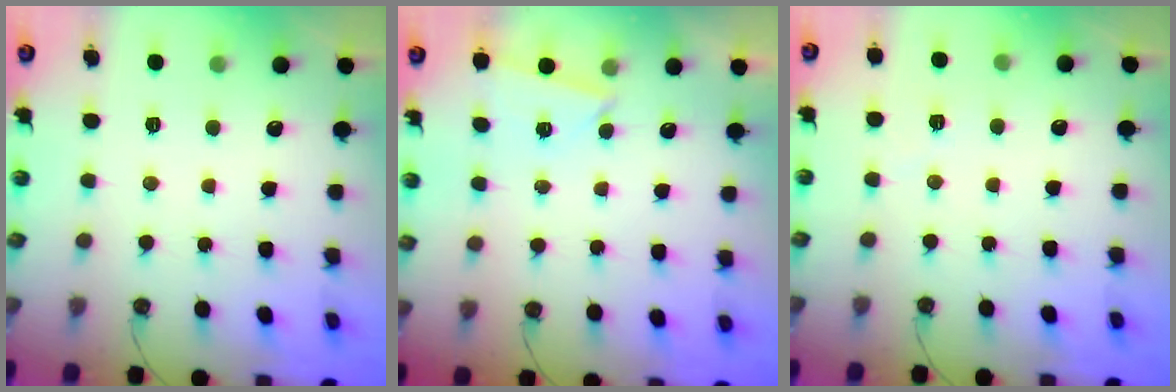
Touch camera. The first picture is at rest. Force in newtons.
{"total": 2.8, "press": 1.7, "slide": 2.2}
{"total": 3.5, "press": 3.1, "slide": 1.8}